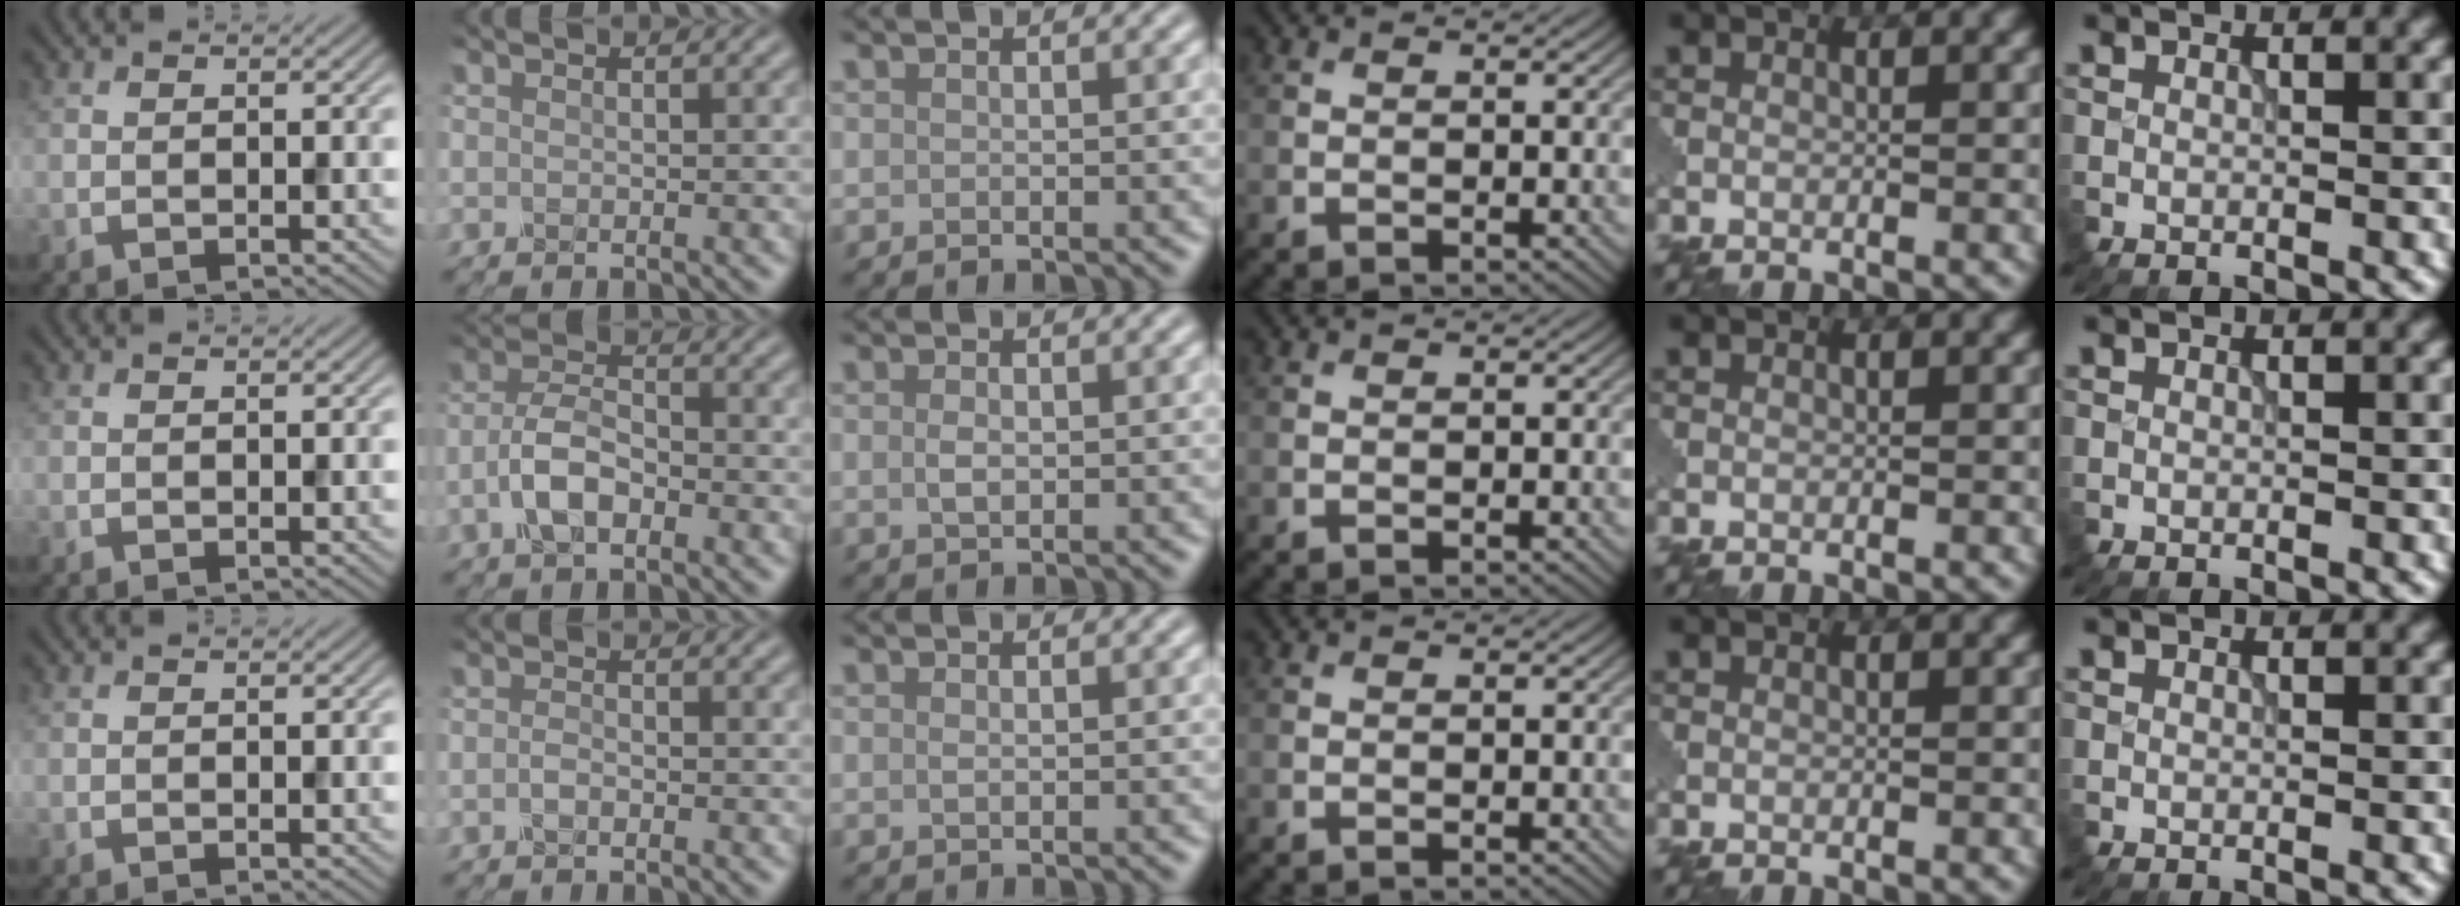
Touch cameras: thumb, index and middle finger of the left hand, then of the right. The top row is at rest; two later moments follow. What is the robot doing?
{"motion": "close", "object": "eyeshadow palette"}